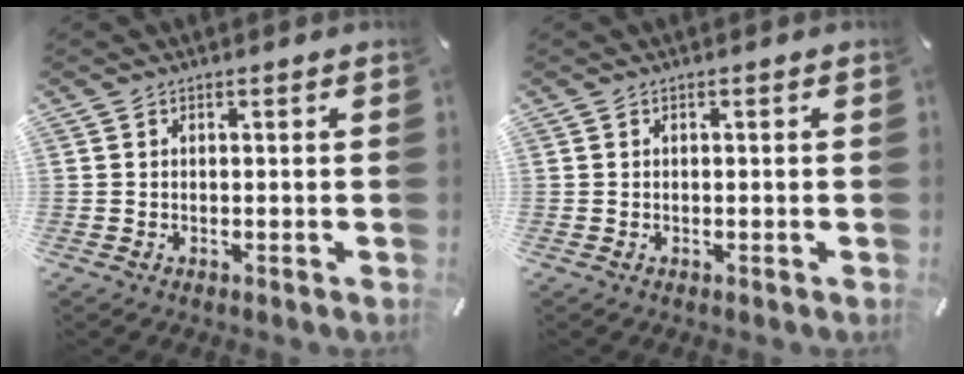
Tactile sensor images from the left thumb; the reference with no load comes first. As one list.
[{"total": 0.0}]